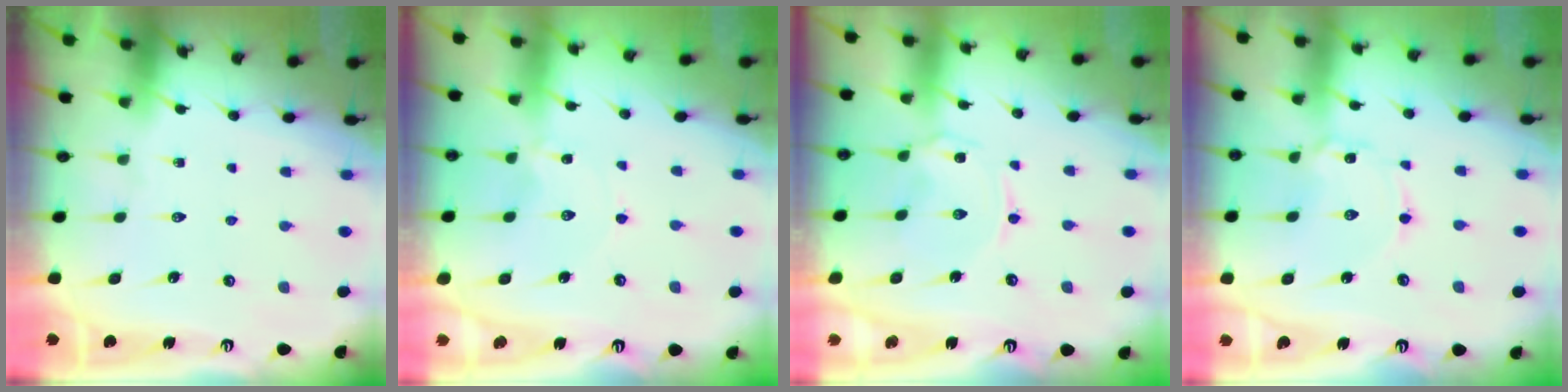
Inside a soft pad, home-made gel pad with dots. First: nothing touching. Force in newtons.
{"total": 1.3, "press": 1.3, "slide": 0.2}
{"total": 0.6, "press": 0.6, "slide": 0.2}
{"total": 1.2, "press": 1.2, "slide": 0.1}